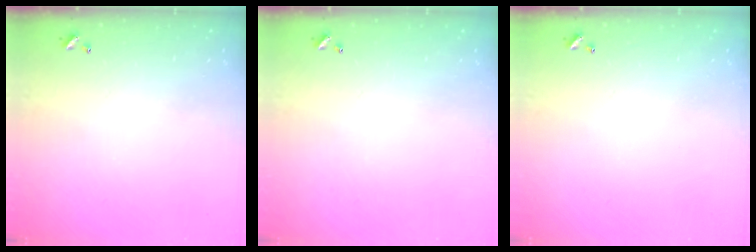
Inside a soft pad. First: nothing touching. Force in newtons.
{"total": 0.0}
{"total": 0.0}